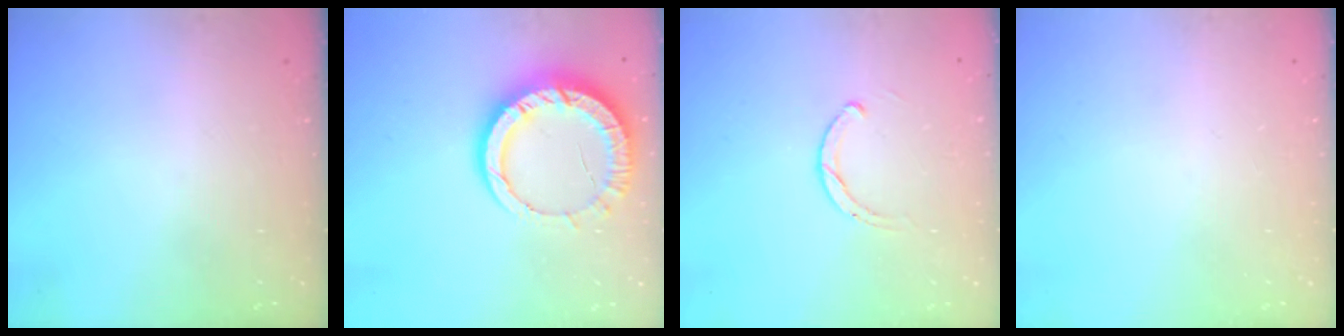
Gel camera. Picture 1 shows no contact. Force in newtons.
{"total": 12.7, "press": 12.6, "slide": 1.4}
{"total": 1.9, "press": 1.9, "slide": 0.2}
{"total": 0.0}